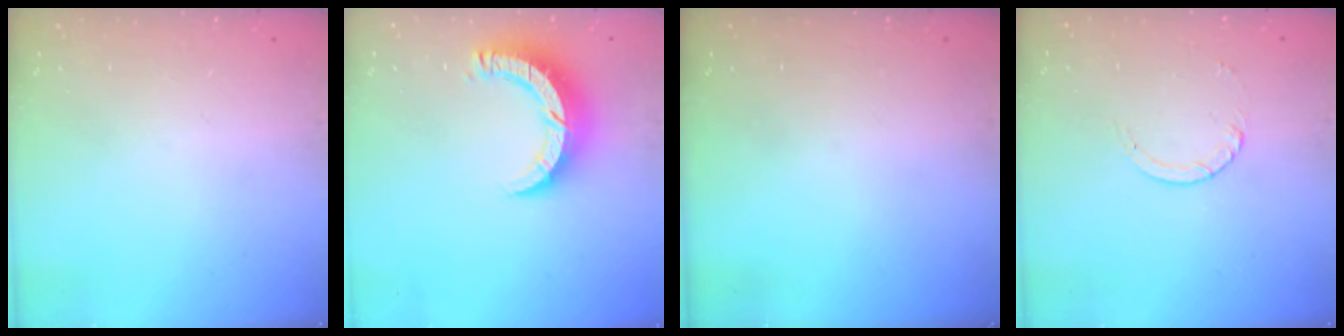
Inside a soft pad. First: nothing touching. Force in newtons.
{"total": 9.3, "press": 9.2, "slide": 0.9}
{"total": 0.0}
{"total": 2.5, "press": 2.4, "slide": 0.2}